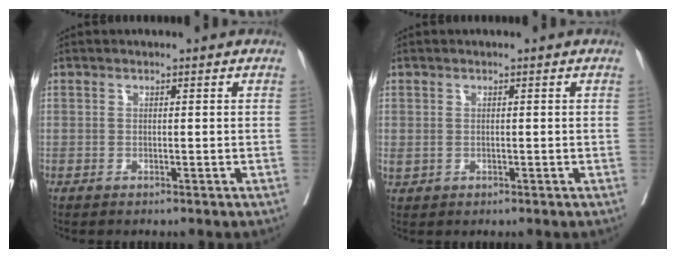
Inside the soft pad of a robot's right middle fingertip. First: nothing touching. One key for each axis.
{"total": 0.9, "fx": 0.1, "fy": 0.7, "fz": 0.6, "tx": -0.015, "ty": -0.002, "tz": 0.008}